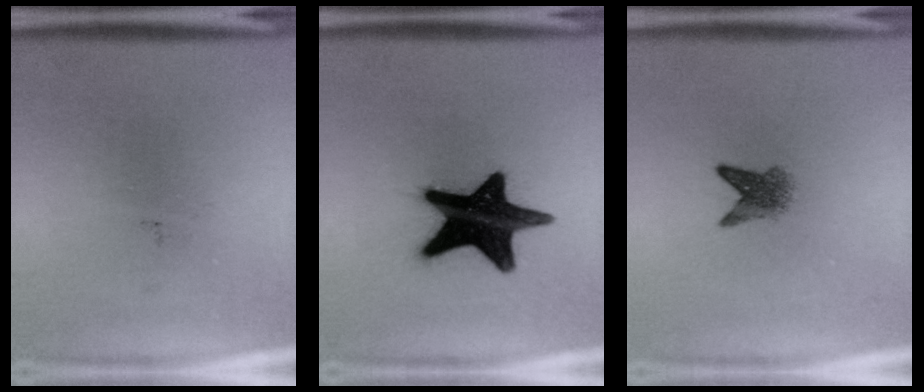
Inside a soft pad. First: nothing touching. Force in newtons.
{"total": 18.1}
{"total": 3.1}